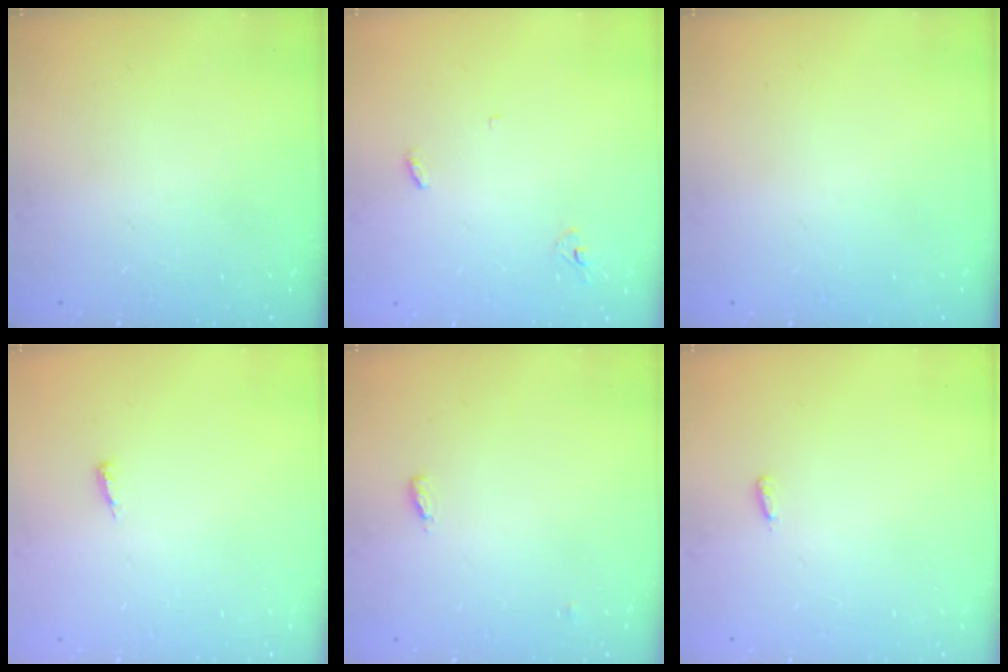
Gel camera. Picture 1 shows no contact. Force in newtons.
{"total": 3.3, "press": 3.2, "slide": 0.3}
{"total": 0.0}
{"total": 4.9, "press": 4.9, "slide": 0.5}
{"total": 3.4, "press": 3.2, "slide": 1.2}
{"total": 2.7, "press": 2.6, "slide": 0.9}